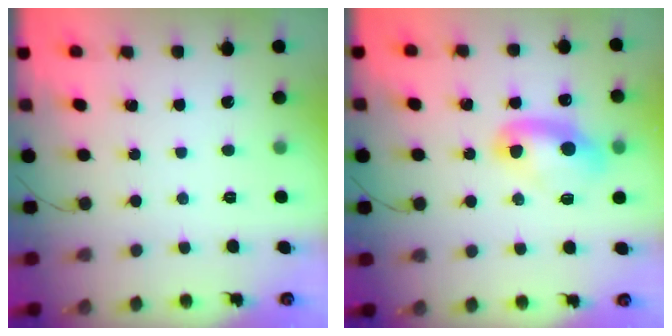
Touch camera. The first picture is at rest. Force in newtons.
{"total": 8.8, "press": 8.8, "slide": 0.8}